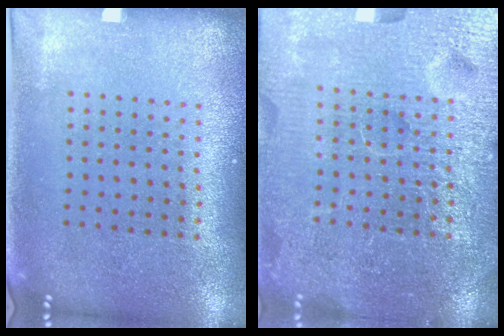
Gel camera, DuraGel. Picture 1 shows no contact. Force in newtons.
{"total": 7.0, "press": 7.0, "slide": 0.9}